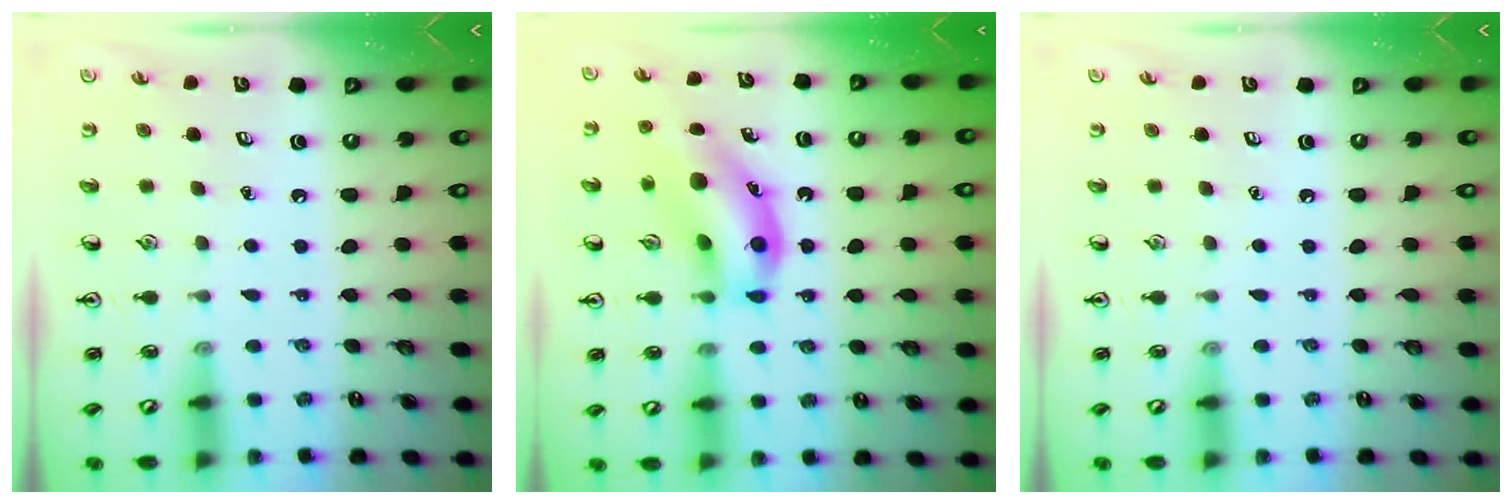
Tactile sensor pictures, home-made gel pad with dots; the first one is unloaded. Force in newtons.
{"total": 15.3, "press": 15.1, "slide": 2.8}
{"total": 0.0}